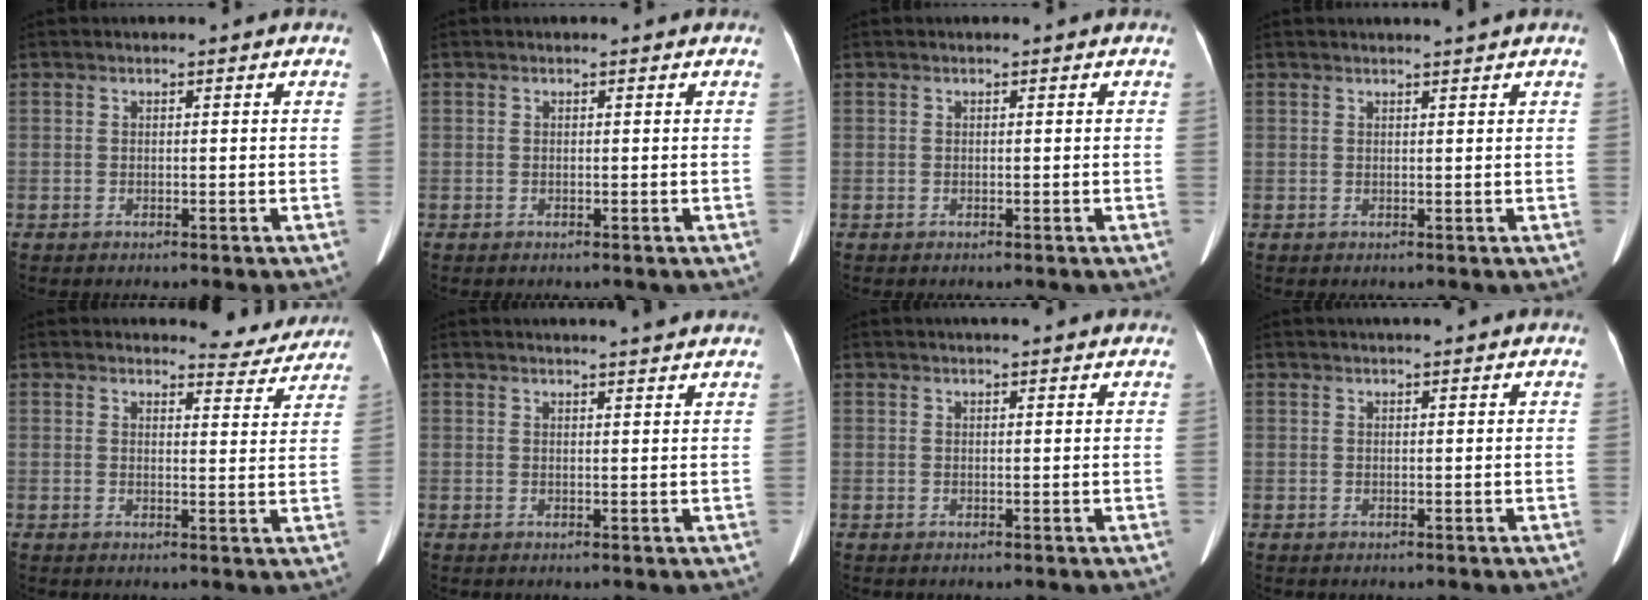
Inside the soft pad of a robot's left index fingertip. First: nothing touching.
{"total": 0.0}
{"total": 0.0}
{"total": 1.7, "force": [1.5, -0.5, 0.6], "torque": [-0.011, -0.001, 0.026]}
{"total": 5.8, "force": [5.6, 1.2, 0.0], "torque": [0.007, -0.020, 0.053]}
{"total": 6.3, "force": [5.8, -0.1, 2.5], "torque": [-0.036, 0.013, 0.063]}
{"total": 7.2, "force": [6.4, 1.0, 3.3], "torque": [-0.044, 0.026, 0.073]}
{"total": 4.7, "force": [4.1, 0.4, 2.3], "torque": [-0.028, 0.028, 0.049]}